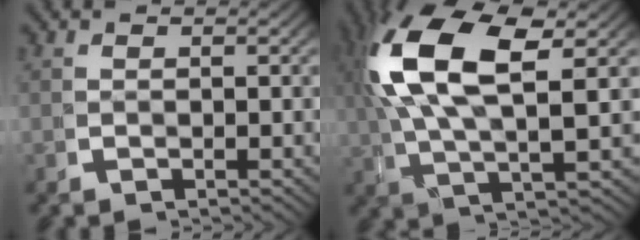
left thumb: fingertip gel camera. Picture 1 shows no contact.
{"total": 11.2, "force": [3.2, 5.1, 9.4], "torque": [-0.196, 0.006, 0.059]}